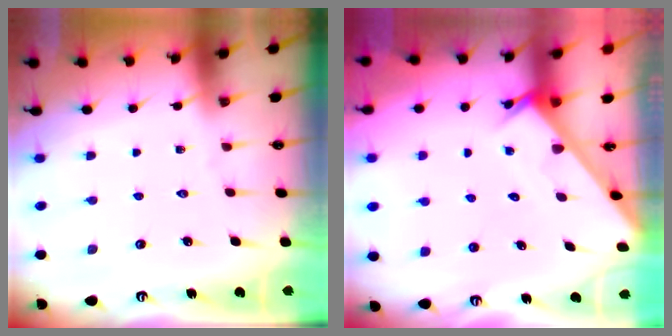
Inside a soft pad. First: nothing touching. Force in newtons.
{"total": 4.1, "press": 4.1, "slide": 0.3}